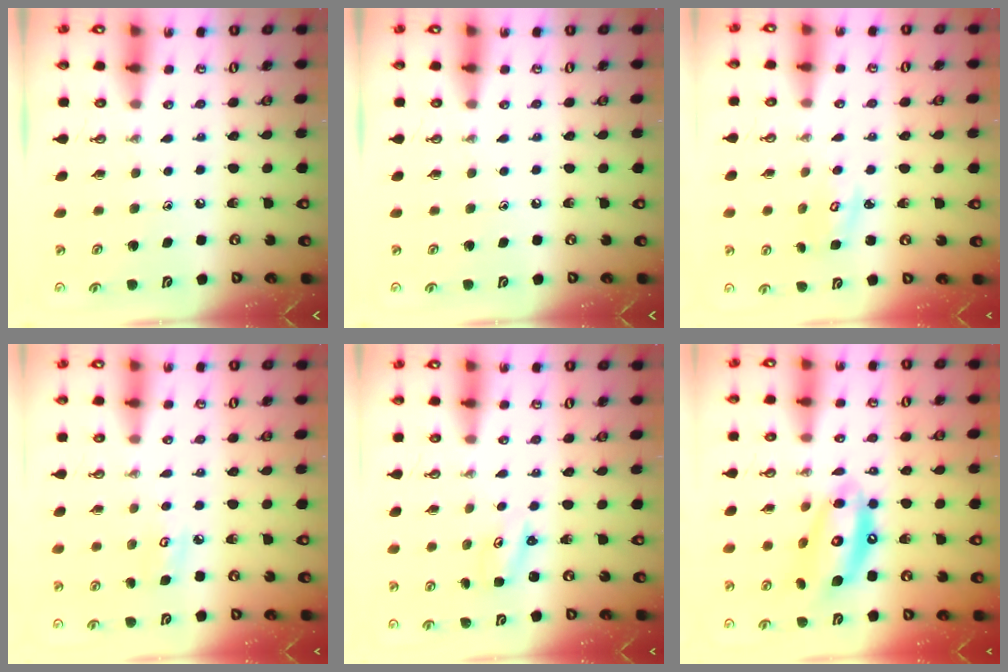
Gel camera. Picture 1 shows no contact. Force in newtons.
{"total": 0.0}
{"total": 3.5, "press": 3.5, "slide": 0.4}
{"total": 5.9, "press": 5.9, "slide": 0.5}
{"total": 1.8, "press": 1.8, "slide": 0.2}
{"total": 13.0, "press": 13.0, "slide": 1.2}